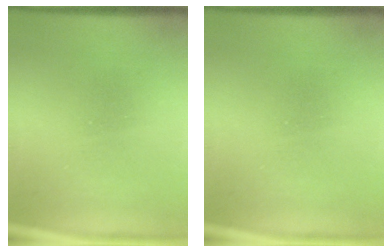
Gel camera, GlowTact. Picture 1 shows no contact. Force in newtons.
{"total": 0.0}